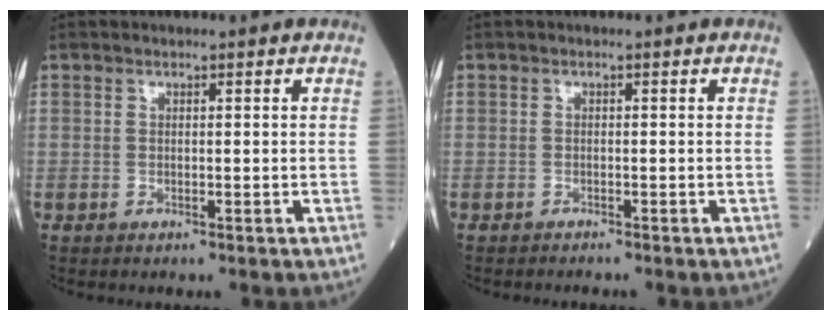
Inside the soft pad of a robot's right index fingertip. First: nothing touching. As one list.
[{"total": 0.6, "force": [-0.6, -0.1, 0.0], "torque": [-0.005, -0.002, -0.009]}]